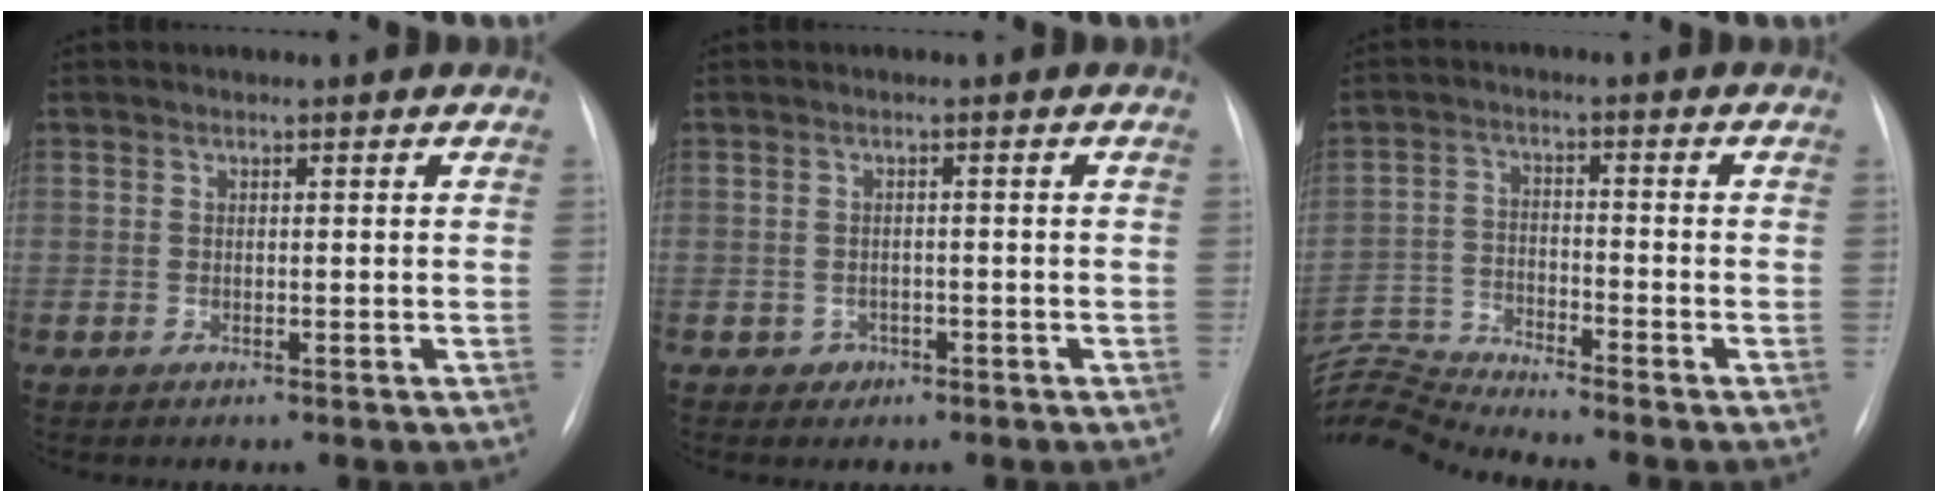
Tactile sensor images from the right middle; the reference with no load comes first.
{"total": 1.3, "force": [-0.7, 1.1, 0.1], "torque": [0.002, 0.005, -0.010]}
{"total": 9.3, "force": [-9.0, -2.5, 0.4], "torque": [-0.019, 0.002, -0.173]}